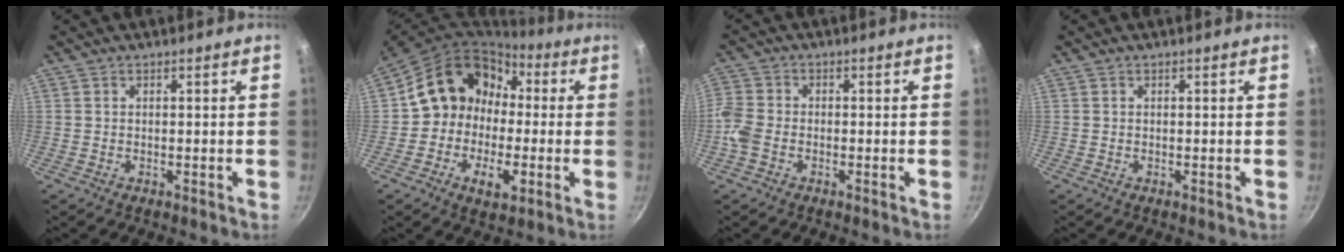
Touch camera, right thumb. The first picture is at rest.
{"total": 17.4, "force": [0.1, 14.3, 9.9], "torque": [-0.146, 0.053, -0.009]}
{"total": 4.7, "force": [-1.9, 3.3, 2.8], "torque": [-0.070, 0.011, -0.053]}
{"total": 0.0}